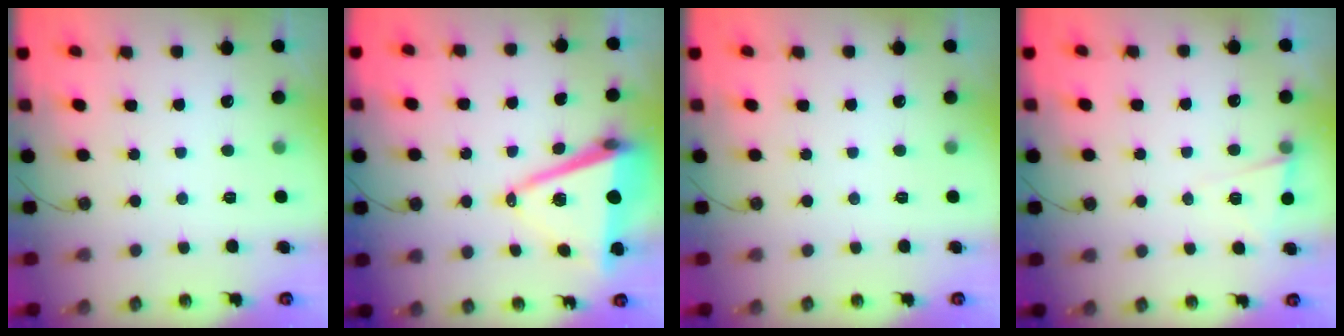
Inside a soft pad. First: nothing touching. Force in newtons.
{"total": 12.8, "press": 12.1, "slide": 4.3}
{"total": 0.0}
{"total": 5.0, "press": 4.5, "slide": 2.1}